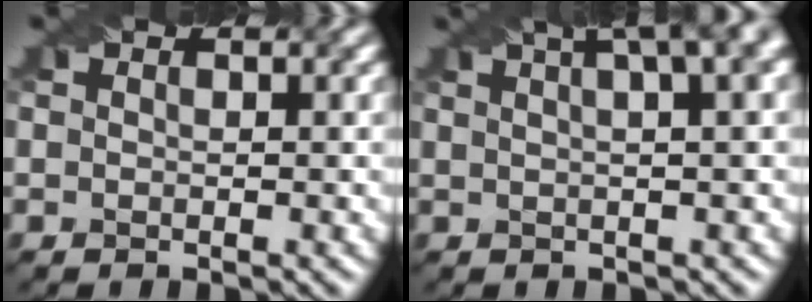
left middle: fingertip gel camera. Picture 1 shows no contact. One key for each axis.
{"total": 9.4, "fx": 5.0, "fy": 3.5, "fz": 7.1, "tx": -0.058, "ty": 0.056, "tz": 0.045}